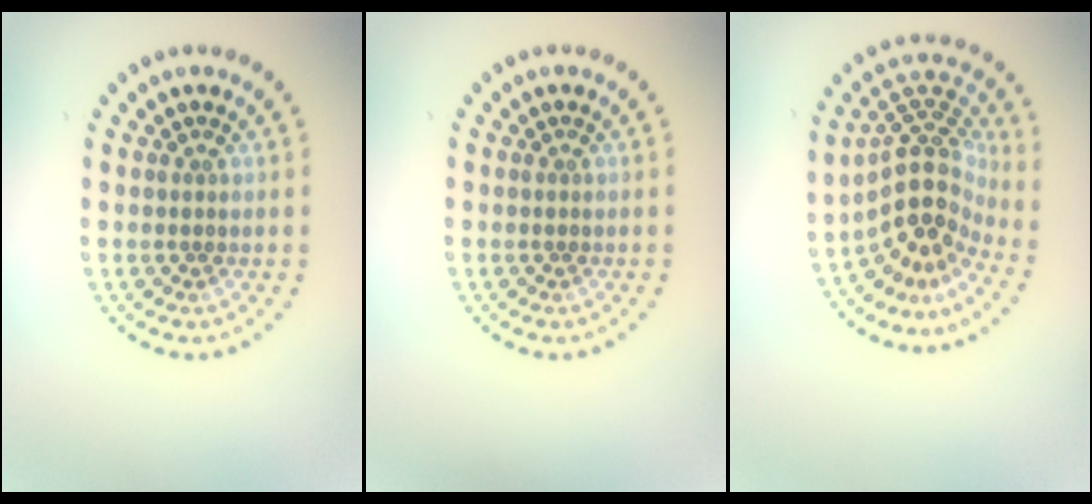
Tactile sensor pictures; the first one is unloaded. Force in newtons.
{"total": 0.0}
{"total": 5.3, "press": 3.9, "slide": 3.6}